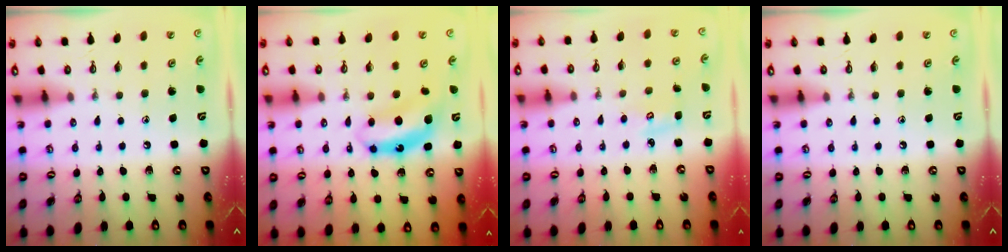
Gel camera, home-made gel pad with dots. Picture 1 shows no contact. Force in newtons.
{"total": 7.6, "press": 7.6, "slide": 0.4}
{"total": 2.5, "press": 2.5, "slide": 0.3}
{"total": 0.0}